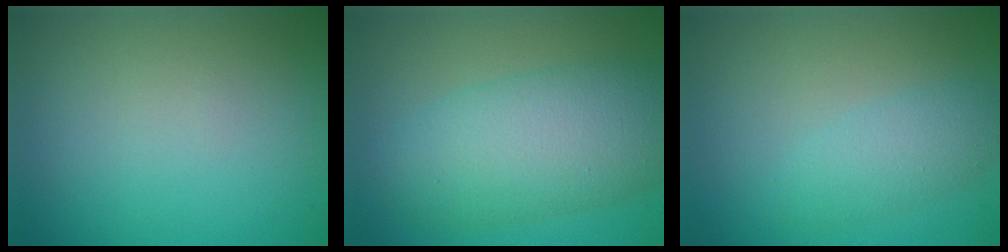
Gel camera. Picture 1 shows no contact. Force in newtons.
{"total": 7.7, "press": 7.7, "slide": 0.1}
{"total": 2.4, "press": 2.4, "slide": 0.1}